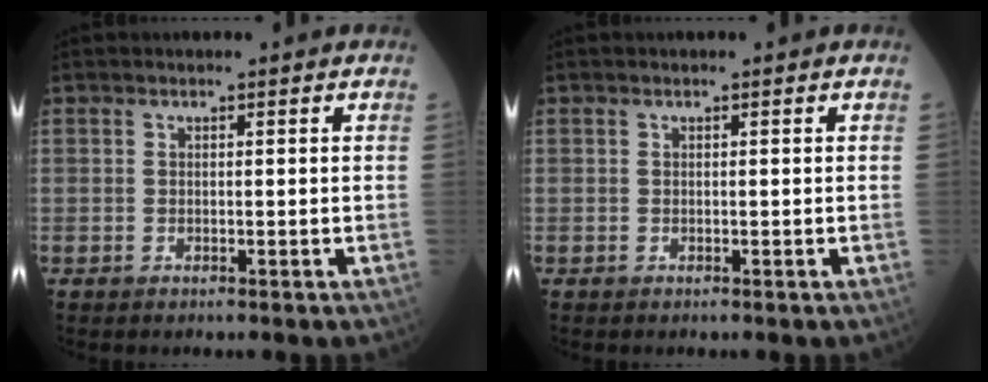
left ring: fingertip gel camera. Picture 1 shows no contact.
{"total": 0.0}